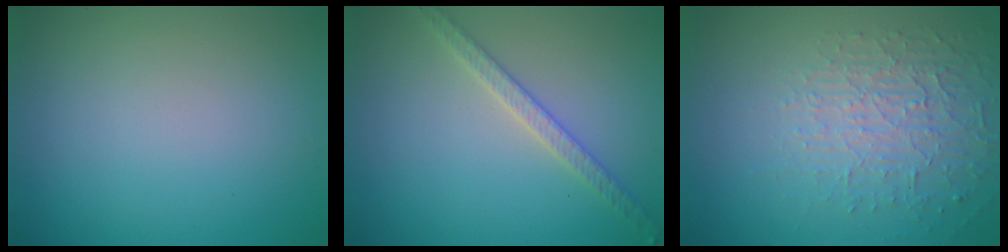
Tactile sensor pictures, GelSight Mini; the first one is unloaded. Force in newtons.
{"total": 2.5, "press": 2.4, "slide": 0.4}
{"total": 3.9, "press": 3.0, "slide": 2.6}